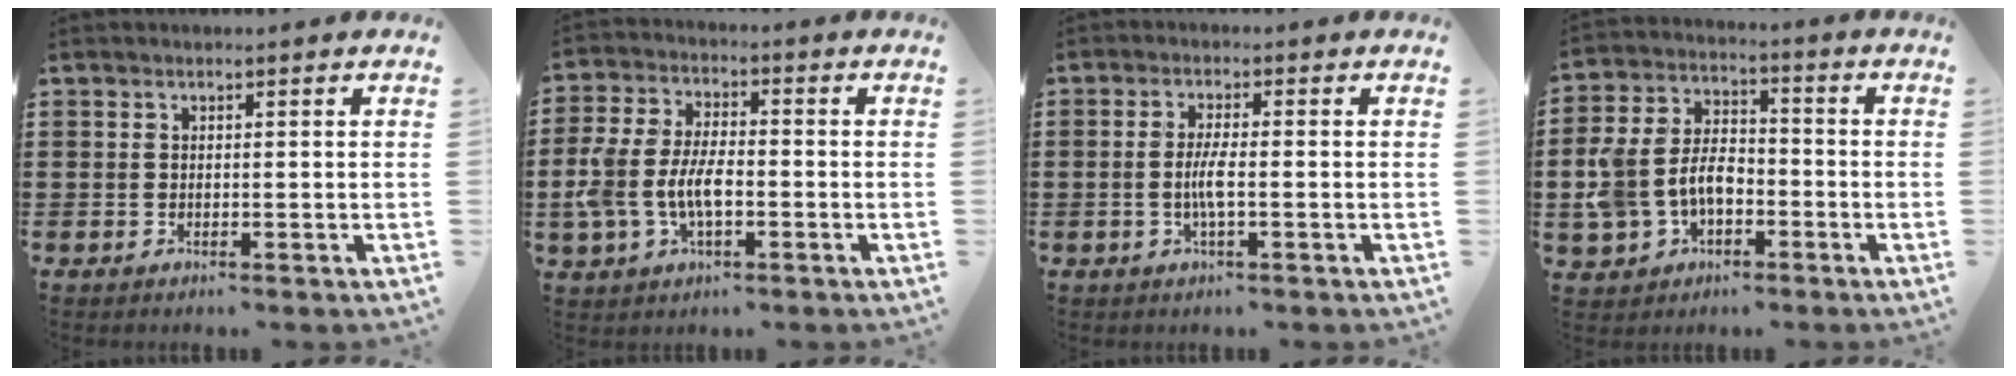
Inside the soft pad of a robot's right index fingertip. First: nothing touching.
{"total": 7.7, "force": [-1.9, 4.2, 6.2], "torque": [-0.159, -0.003, -0.045]}
{"total": 3.6, "force": [-0.7, 0.5, 3.5], "torque": [-0.076, -0.007, -0.018]}
{"total": 7.9, "force": [-1.9, 5.7, 5.2], "torque": [-0.148, 0.004, -0.045]}